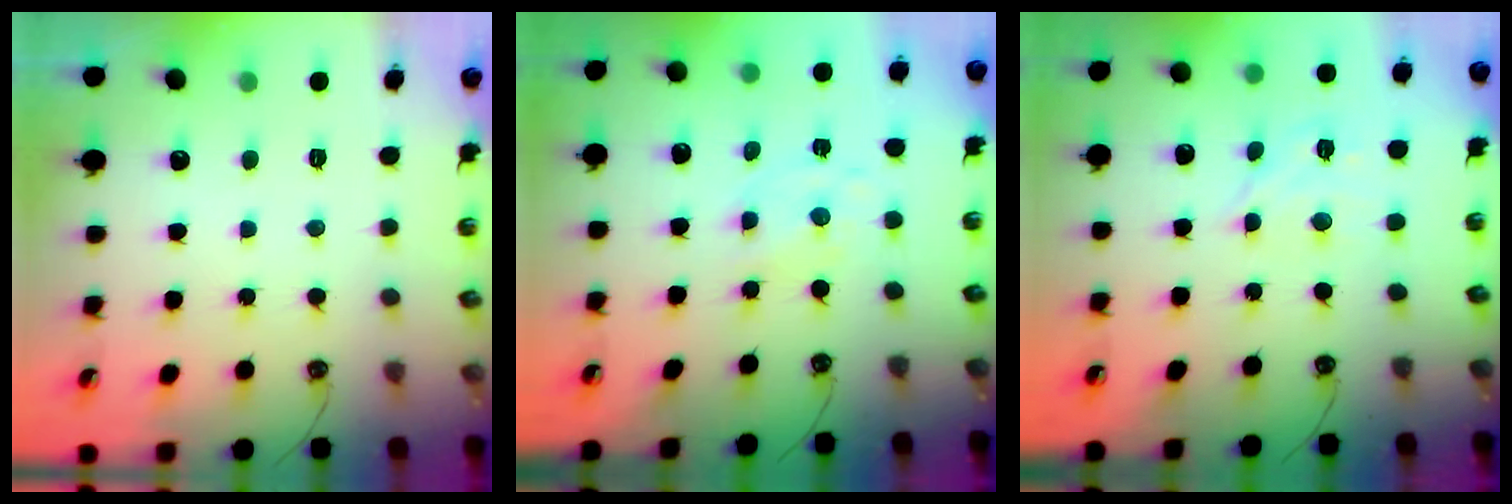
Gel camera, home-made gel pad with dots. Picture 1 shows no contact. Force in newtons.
{"total": 1.5, "press": 1.5, "slide": 0.3}
{"total": 8.3, "press": 8.3, "slide": 0.4}